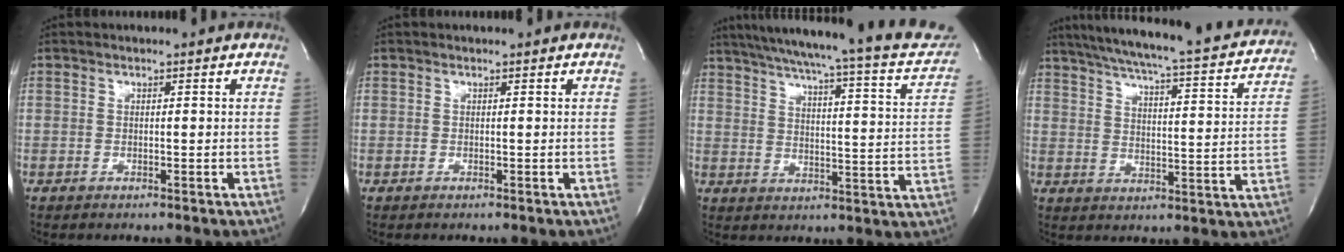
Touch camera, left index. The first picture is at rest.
{"total": 0.0}
{"total": 27.6, "force": [24.0, 2.9, 13.3], "torque": [-0.194, -0.043, 0.286]}
{"total": 26.9, "force": [24.2, 2.8, 11.5], "torque": [-0.181, -0.041, 0.299]}